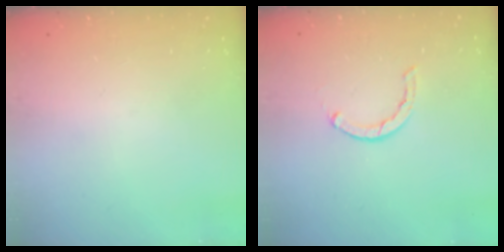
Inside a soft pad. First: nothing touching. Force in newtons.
{"total": 1.6, "press": 1.5, "slide": 0.4}